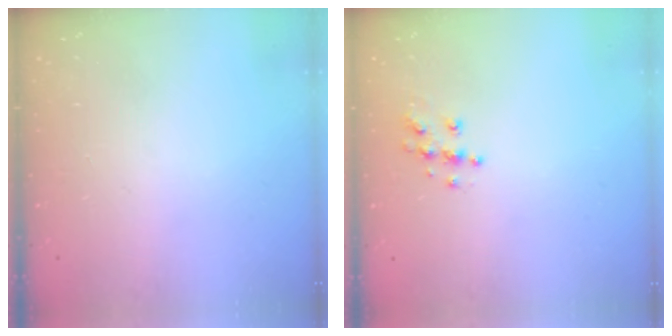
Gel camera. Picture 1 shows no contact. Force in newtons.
{"total": 6.4, "press": 6.4, "slide": 0.2}